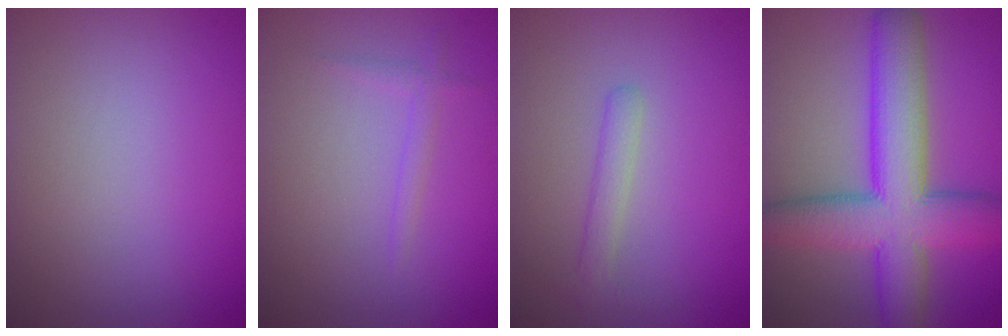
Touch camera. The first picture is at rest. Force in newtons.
{"total": 1.0, "press": 1.0, "slide": 0.1}
{"total": 1.6, "press": 1.6, "slide": 0.0}
{"total": 9.9, "press": 9.9, "slide": 0.2}